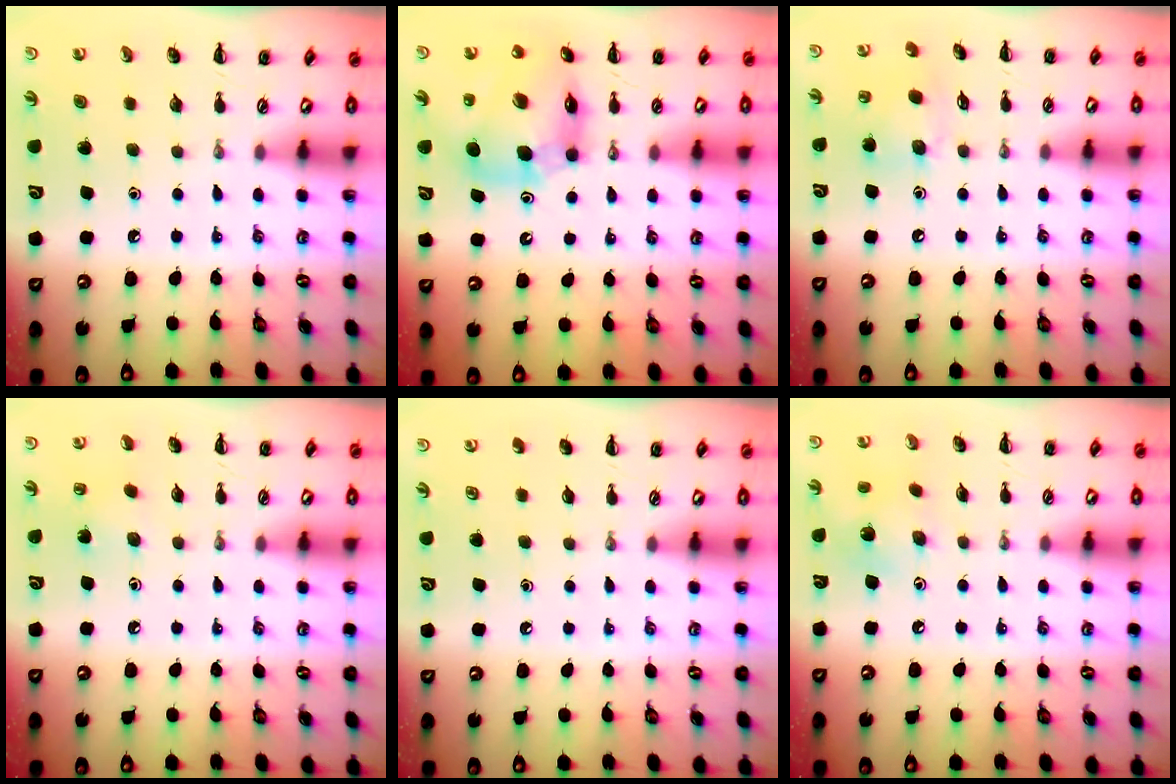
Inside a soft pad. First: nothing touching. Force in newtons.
{"total": 11.7, "press": 11.1, "slide": 3.5}
{"total": 8.2, "press": 8.2, "slide": 0.9}
{"total": 2.7, "press": 2.6, "slide": 0.9}
{"total": 0.0}
{"total": 4.7, "press": 4.6, "slide": 1.0}